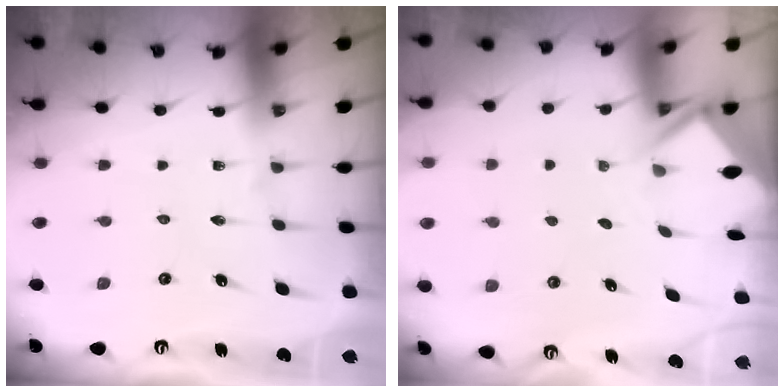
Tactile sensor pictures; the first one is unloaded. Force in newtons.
{"total": 2.6, "press": 2.6, "slide": 0.1}